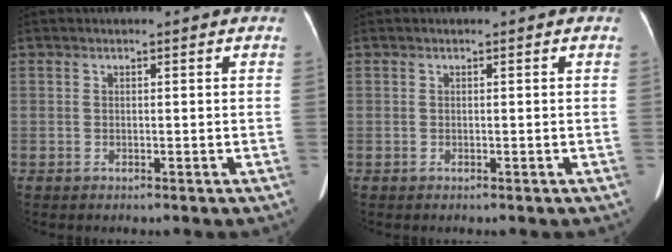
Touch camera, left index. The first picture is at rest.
{"total": 0.0}